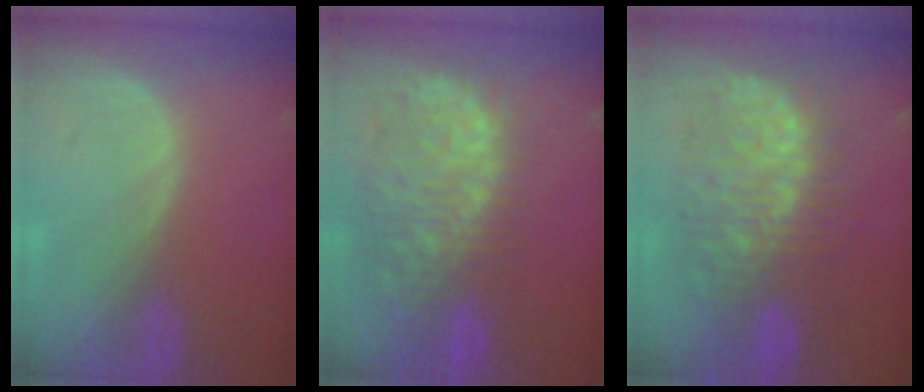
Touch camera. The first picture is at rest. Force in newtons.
{"total": 13.3, "press": 11.0, "slide": 7.4}
{"total": 11.9, "press": 11.8, "slide": 1.5}